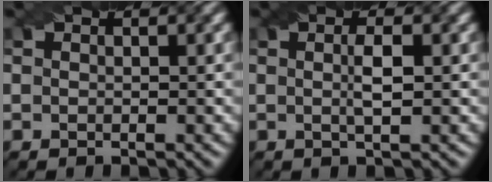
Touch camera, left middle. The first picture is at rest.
{"total": 2.0, "force": [0.1, 0.3, 2.0], "torque": [-0.038, 0.004, 0.001]}